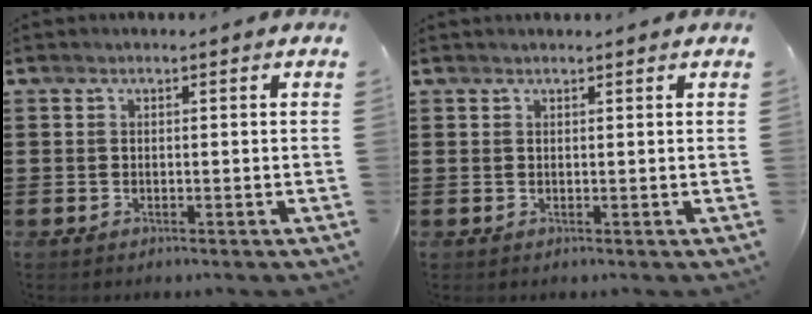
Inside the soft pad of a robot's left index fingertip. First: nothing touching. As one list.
[{"total": 0.7, "force": [0.7, 0.0, 0.2], "torque": [-0.006, -0.002, 0.014]}]